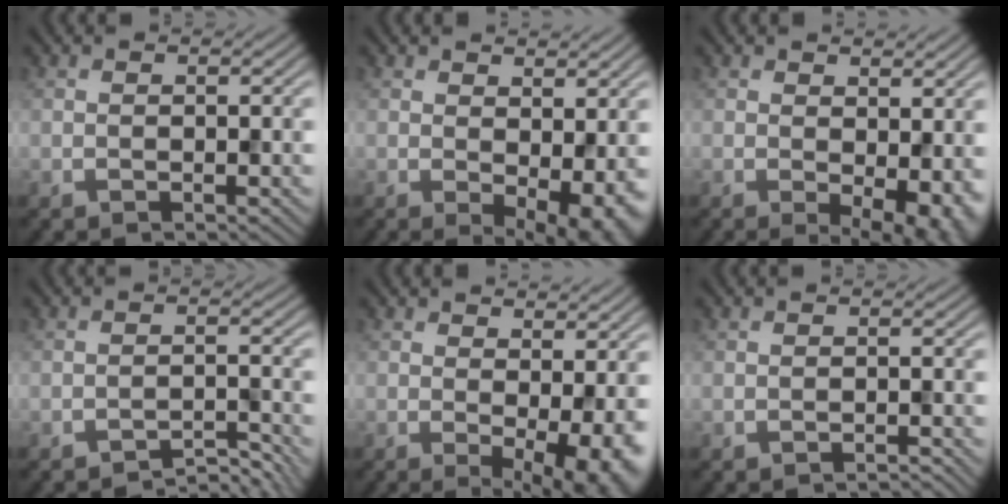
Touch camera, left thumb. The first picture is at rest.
{"total": 5.7, "force": [0.2, 2.6, 5.1], "torque": [-0.074, -0.011, 0.014]}
{"total": 5.4, "force": [-0.2, 2.5, 4.8], "torque": [-0.067, -0.012, 0.008]}
{"total": 3.1, "force": [-2.9, 0.3, 1.1], "torque": [-0.012, 0.010, -0.049]}
{"total": 6.8, "force": [-0.1, 2.1, 6.5], "torque": [-0.092, -0.010, 0.009]}
{"total": 1.0, "force": [-0.9, 0.1, 0.3], "torque": [0.000, 0.005, -0.020]}